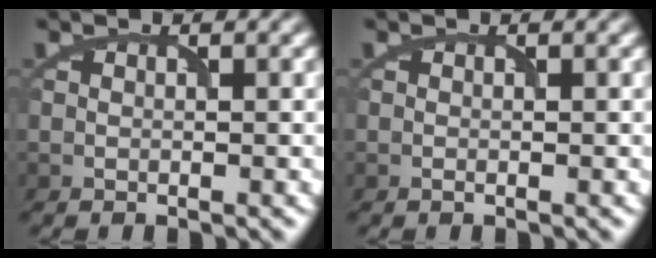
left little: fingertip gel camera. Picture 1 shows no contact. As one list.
[{"total": 0.0}]